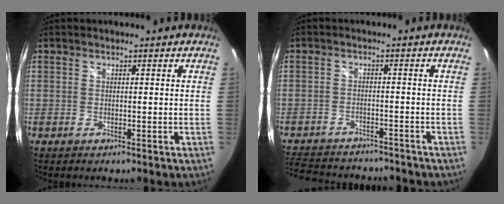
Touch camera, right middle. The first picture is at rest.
{"total": 13.9, "force": [-12.0, 4.9, 5.0], "torque": [-0.124, 0.001, -0.175]}